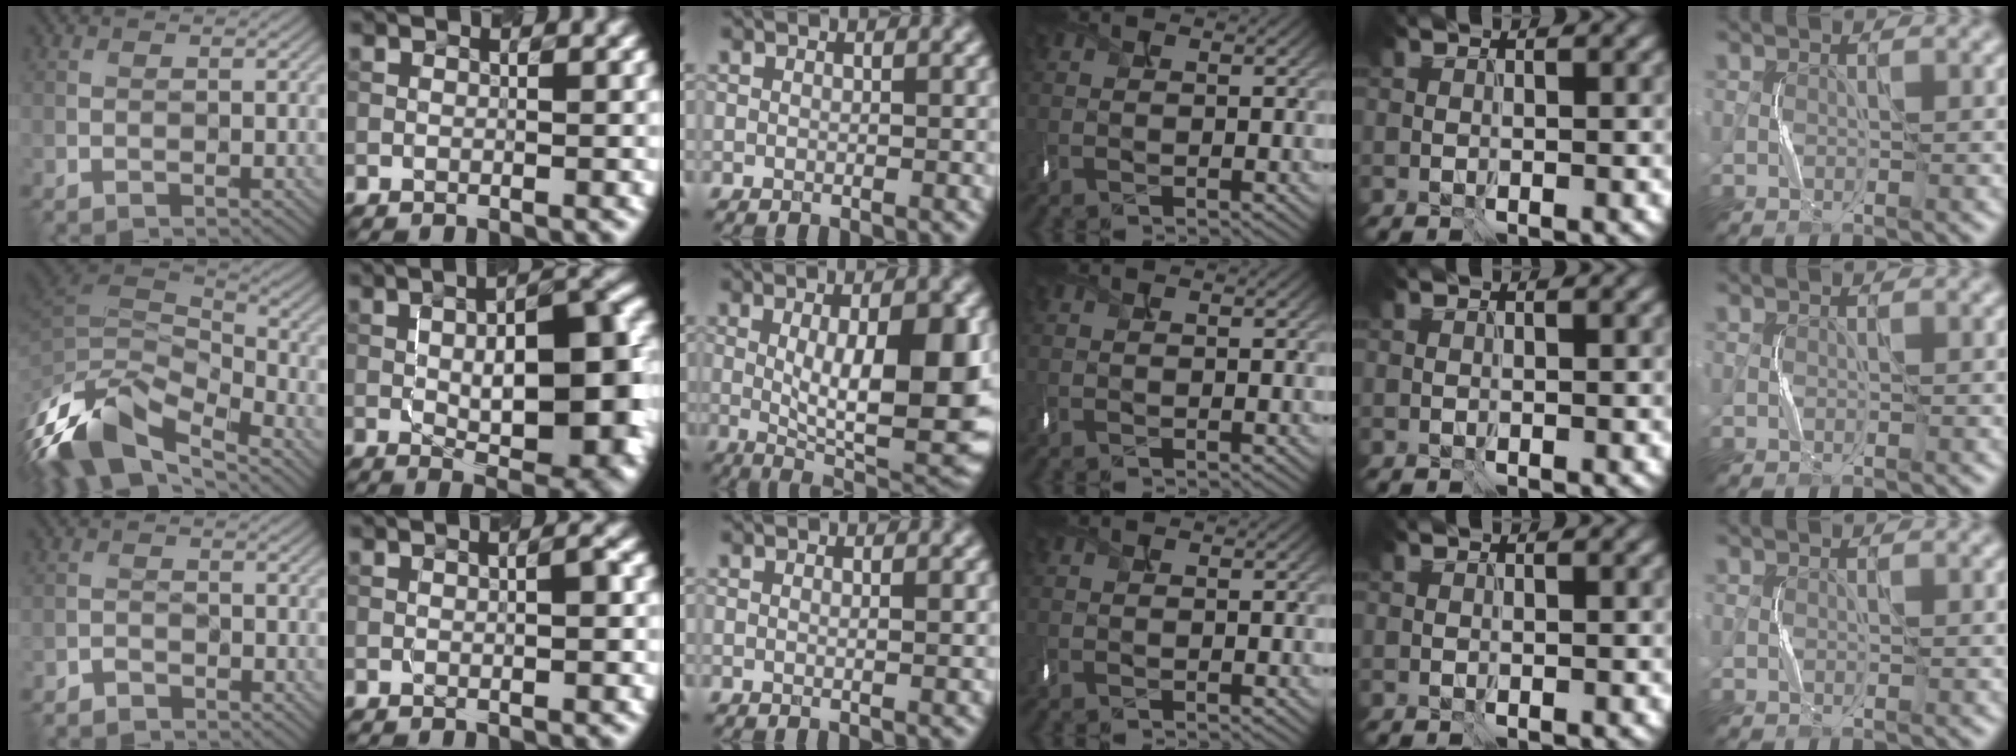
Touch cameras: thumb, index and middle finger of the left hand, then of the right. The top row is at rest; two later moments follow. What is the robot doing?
{"motion": "shake", "object": "box of matches"}